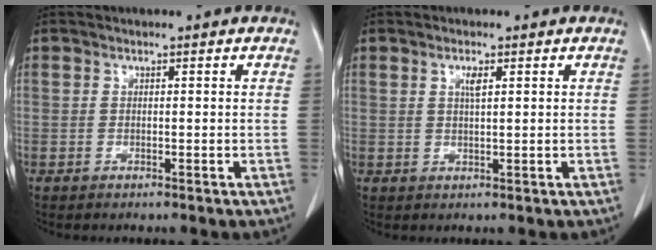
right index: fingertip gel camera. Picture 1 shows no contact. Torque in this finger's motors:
{"motor_torque": [0.02, -0.01, 0.00, 0.03]}